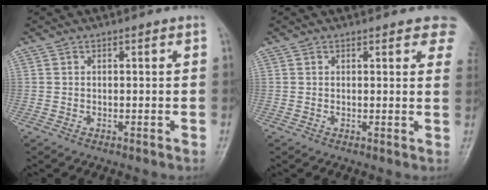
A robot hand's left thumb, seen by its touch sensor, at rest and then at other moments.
{"total": 5.5, "force": [3.8, 2.2, 3.4], "torque": [-0.005, -0.010, 0.029]}